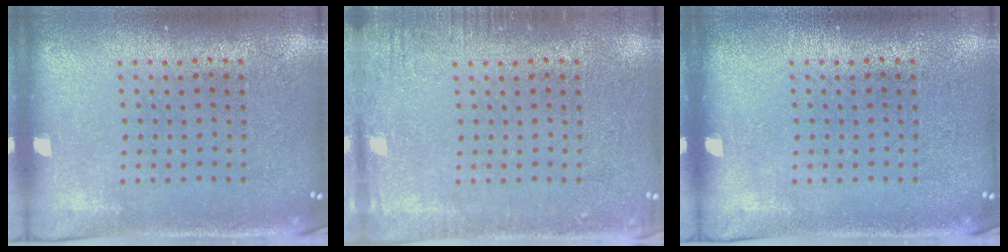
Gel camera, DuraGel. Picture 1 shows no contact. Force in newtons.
{"total": 1.8, "press": 1.8, "slide": 0.2}
{"total": 0.0}